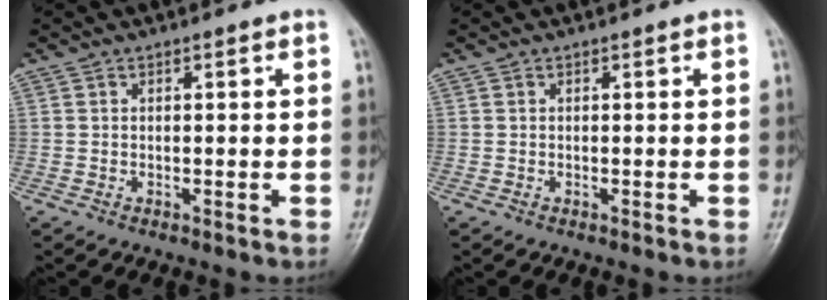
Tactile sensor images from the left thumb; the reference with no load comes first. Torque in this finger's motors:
{"motor_torque": [-0.01, 0.01, -0.01, -0.02, 0.00]}